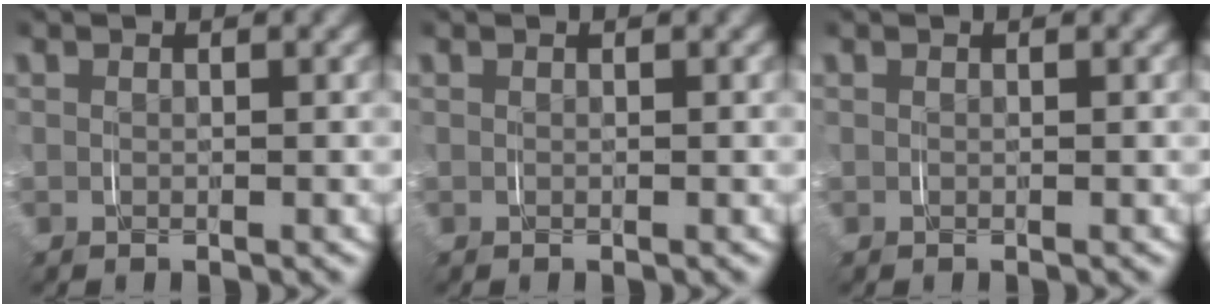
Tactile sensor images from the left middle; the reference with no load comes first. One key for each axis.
{"total": 0.0}
{"total": 0.0}